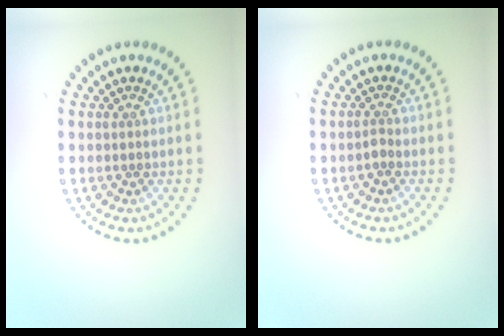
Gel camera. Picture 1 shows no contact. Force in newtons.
{"total": 0.8, "press": 0.5, "slide": 0.6}